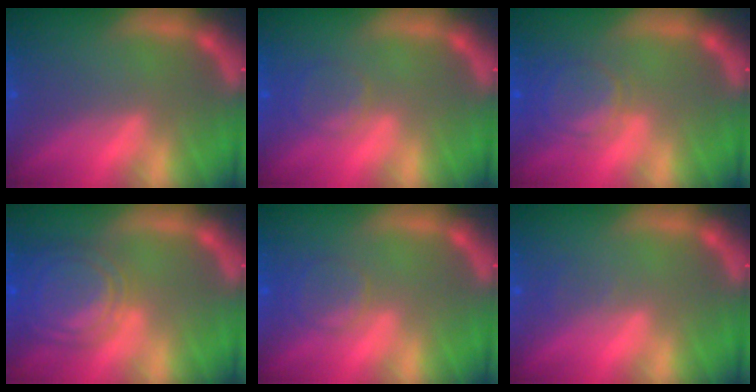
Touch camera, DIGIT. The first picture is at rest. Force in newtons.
{"total": 2.4}
{"total": 4.5}
{"total": 8.0}
{"total": 2.9}
{"total": 0.9}